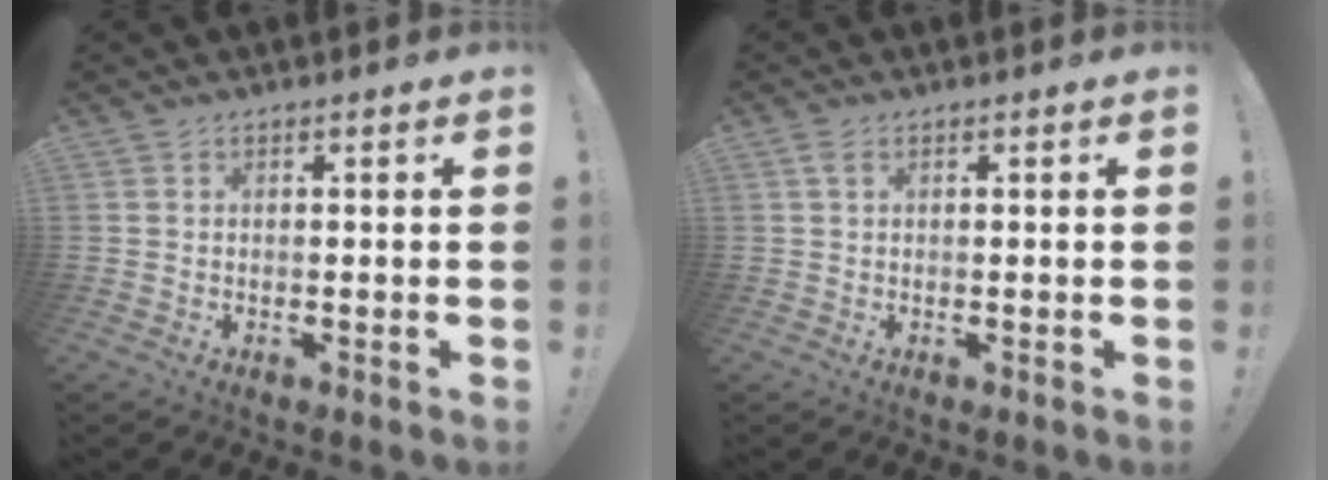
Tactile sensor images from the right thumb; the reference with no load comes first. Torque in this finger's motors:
{"motor_torque": [0.15, -0.26, 0.01, 0.24, 0.04]}